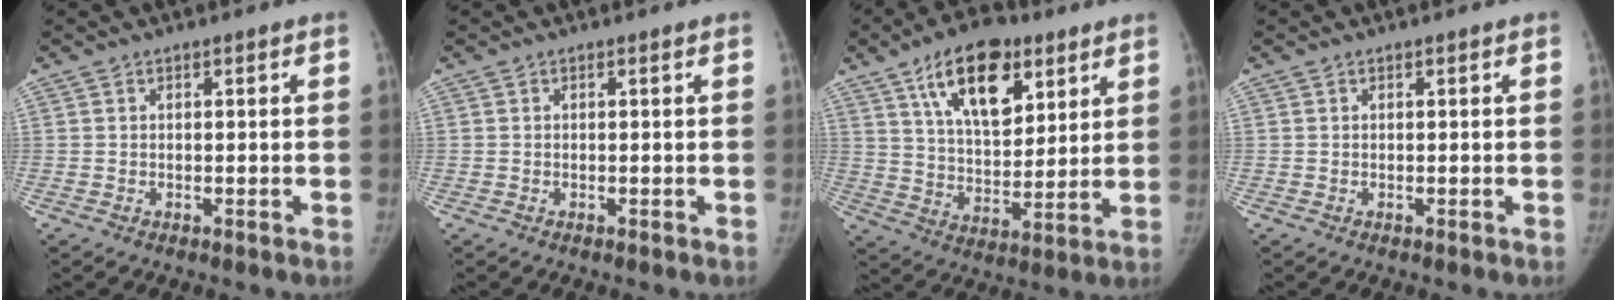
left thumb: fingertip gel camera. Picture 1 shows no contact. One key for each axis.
{"total": 0.0}
{"total": 17.3, "fx": 9.0, "fy": 8.9, "fz": 11.8, "tx": -0.144, "ty": -0.036, "tz": 0.155}
{"total": 0.0}